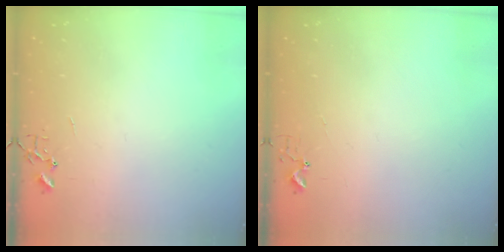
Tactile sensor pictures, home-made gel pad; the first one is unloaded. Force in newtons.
{"total": 2.9, "press": 2.9, "slide": 0.3}